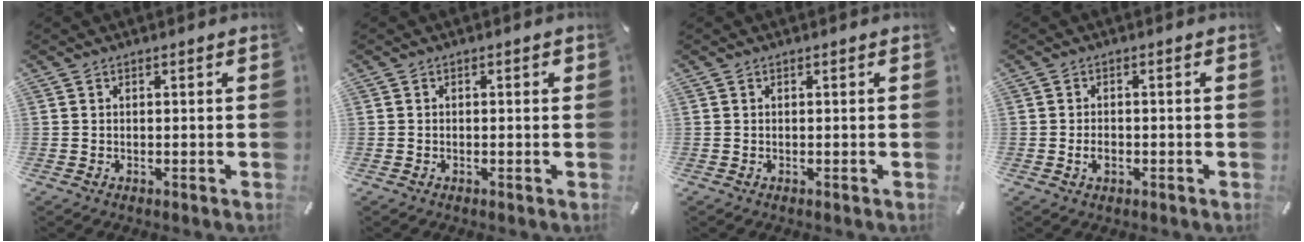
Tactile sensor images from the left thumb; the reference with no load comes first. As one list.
[{"total": 0.9, "force": [-0.2, 0.5, 0.7], "torque": [-0.013, 0.002, -0.006]}, {"total": 0.0}, {"total": 2.6, "force": [-0.8, 1.6, 1.9], "torque": [-0.034, 0.004, -0.014]}]